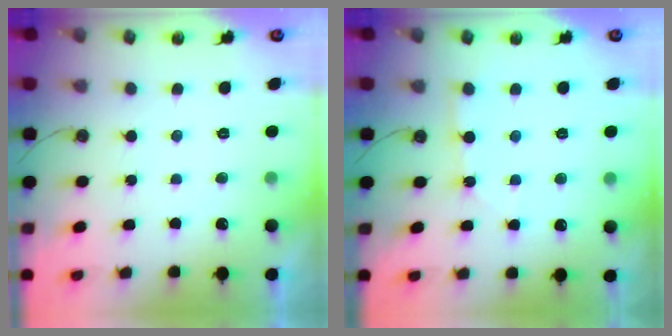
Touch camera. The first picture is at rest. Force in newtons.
{"total": 3.8, "press": 3.7, "slide": 0.5}